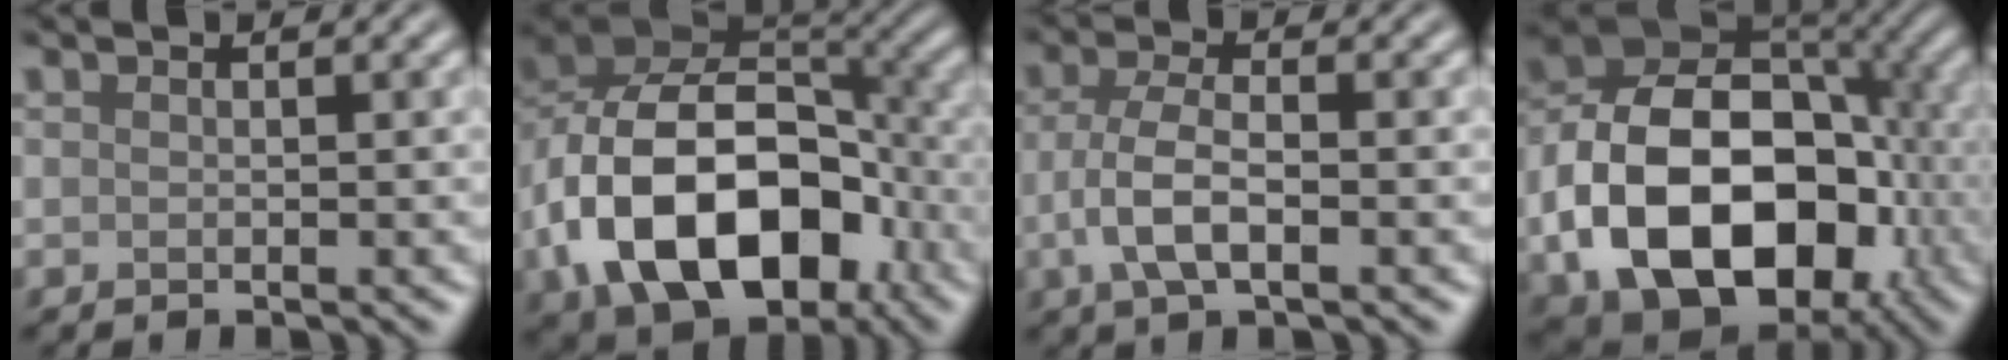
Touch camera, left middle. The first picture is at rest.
{"total": 16.0, "force": [-5.3, 10.3, 11.0], "torque": [-0.193, -0.009, -0.096]}
{"total": 4.2, "force": [-1.2, 1.7, 3.6], "torque": [-0.083, 0.001, -0.026]}
{"total": 15.9, "force": [-3.9, 11.1, 10.7], "torque": [-0.188, -0.020, -0.067]}